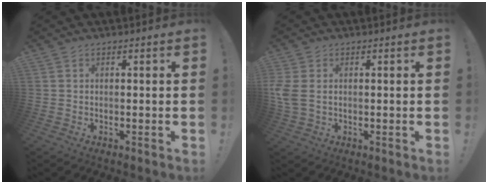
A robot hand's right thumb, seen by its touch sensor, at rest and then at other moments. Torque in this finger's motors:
{"motor_torque": [0.78, 0.87, 0.04, 0.04, 0.04]}